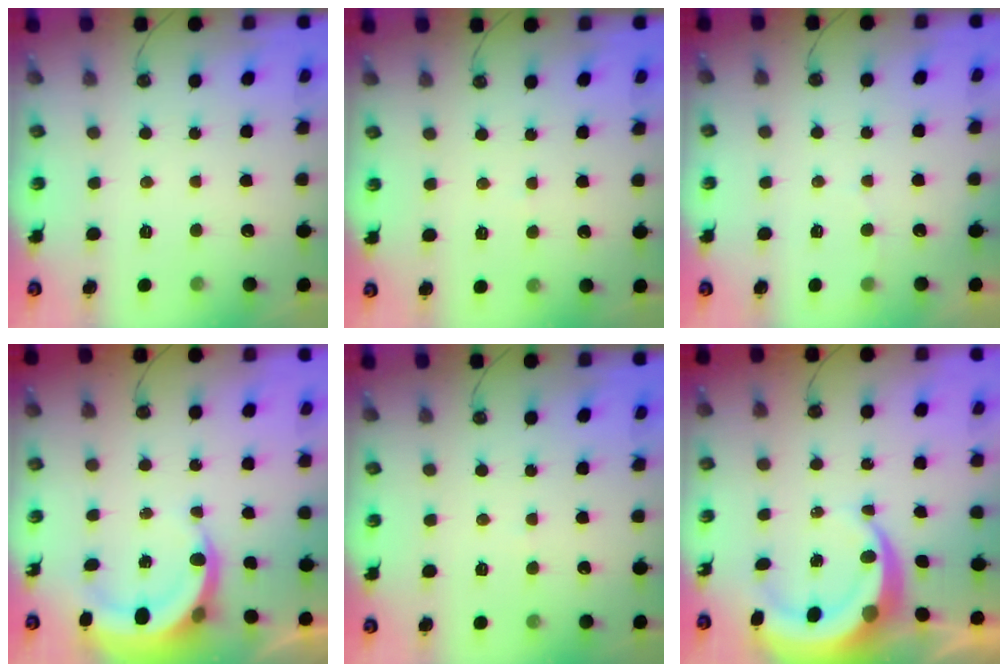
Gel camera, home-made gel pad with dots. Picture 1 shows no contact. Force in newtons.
{"total": 4.5, "press": 4.5, "slide": 0.3}
{"total": 2.8, "press": 2.8, "slide": 0.2}
{"total": 6.4, "press": 6.3, "slide": 1.4}
{"total": 4.5, "press": 4.5, "slide": 0.3}
{"total": 8.4, "press": 8.3, "slide": 1.2}